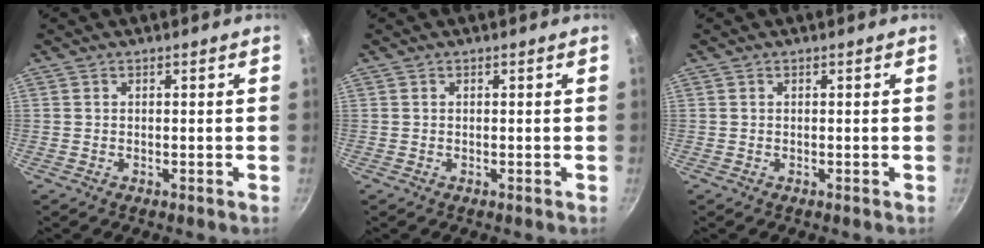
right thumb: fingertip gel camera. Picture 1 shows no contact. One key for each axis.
{"total": 0.0}
{"total": 0.0}